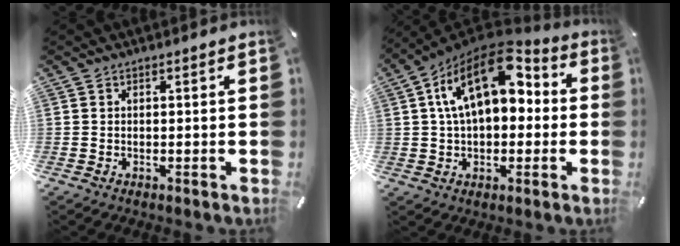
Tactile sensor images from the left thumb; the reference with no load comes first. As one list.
[{"total": 17.4, "force": [6.2, 10.2, 12.7], "torque": [-0.235, -0.026, 0.105]}]